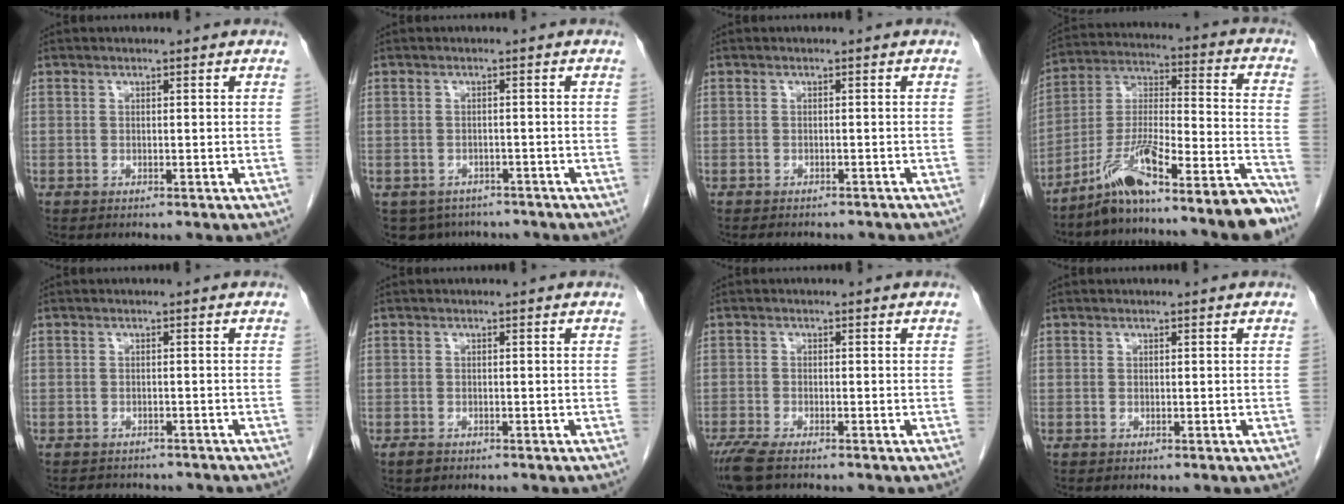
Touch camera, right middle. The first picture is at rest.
{"total": 5.9, "force": [-4.7, 3.5, 0.7], "torque": [-0.006, 0.002, -0.060]}
{"total": 5.9, "force": [-5.1, 2.0, 2.1], "torque": [-0.025, 0.000, -0.057]}
{"total": 17.5, "force": [-14.5, -0.2, 9.9], "torque": [-0.167, 0.030, -0.244]}
{"total": 5.8, "force": [-5.2, 2.2, 1.4], "torque": [-0.018, 0.003, -0.060]}
{"total": 1.1, "force": [-0.8, 0.6, 0.5], "torque": [-0.015, 0.000, -0.011]}
{"total": 5.3, "force": [-4.3, 0.9, 3.0], "torque": [-0.058, -0.014, -0.073]}
{"total": 0.0}